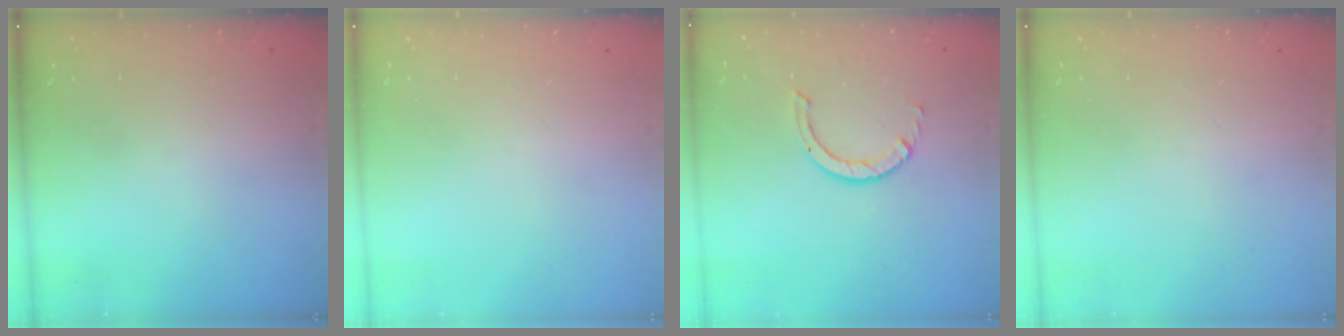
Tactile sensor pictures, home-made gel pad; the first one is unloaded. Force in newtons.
{"total": 0.0}
{"total": 2.9, "press": 2.9, "slide": 0.2}
{"total": 0.0}